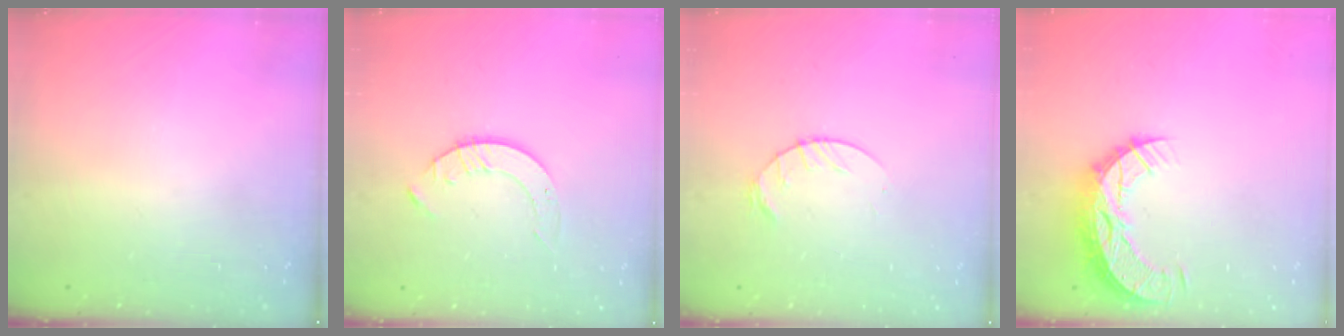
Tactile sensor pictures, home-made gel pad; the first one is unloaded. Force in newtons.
{"total": 3.5, "press": 3.4, "slide": 0.4}
{"total": 6.0, "press": 6.0, "slide": 0.8}
{"total": 10.3, "press": 10.2, "slide": 0.8}